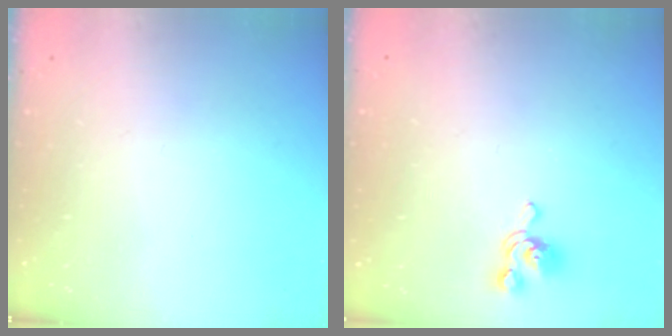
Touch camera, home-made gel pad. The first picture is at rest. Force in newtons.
{"total": 1.5, "press": 1.2, "slide": 1.0}